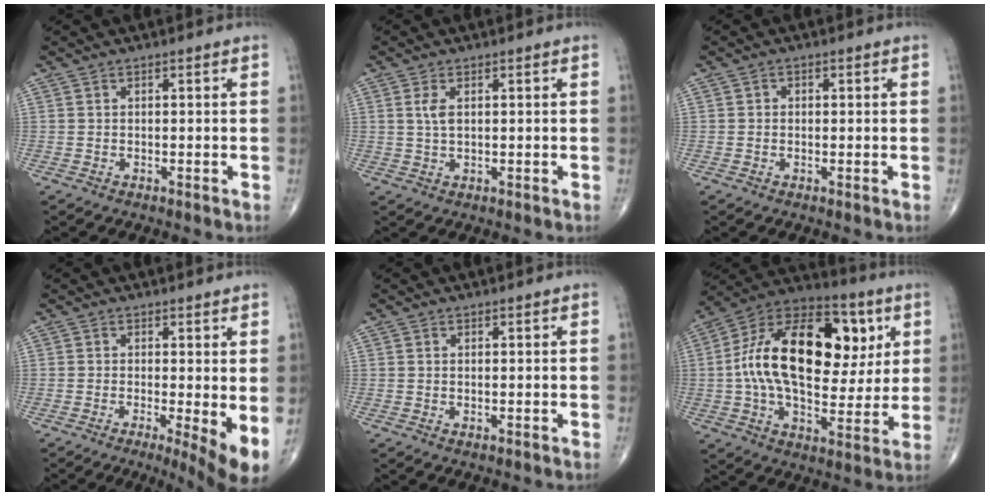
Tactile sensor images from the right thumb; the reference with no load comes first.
{"total": 2.8, "force": [0.8, 1.2, 2.4], "torque": [-0.054, 0.001, 0.019]}
{"total": 0.9, "force": [0.1, 0.8, 0.4], "torque": [0.000, 0.002, -0.002]}
{"total": 7.1, "force": [-0.7, 1.8, 6.8], "torque": [-0.106, -0.020, -0.011]}
{"total": 0.5, "force": [0.1, 0.3, 0.5], "torque": [-0.012, -0.004, 0.003]}
{"total": 27.1, "force": [5.1, 15.2, 21.8], "torque": [-0.352, 0.013, 0.075]}